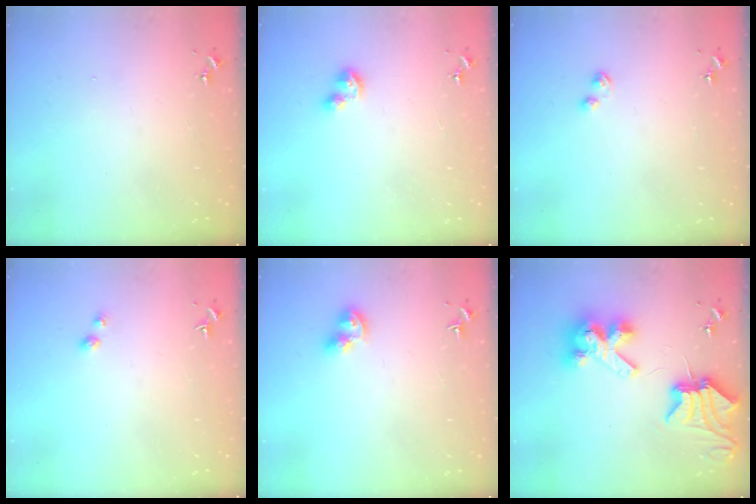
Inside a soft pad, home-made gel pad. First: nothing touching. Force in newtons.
{"total": 6.0, "press": 6.0, "slide": 0.4}
{"total": 2.9, "press": 2.9, "slide": 0.5}
{"total": 2.7, "press": 2.7, "slide": 0.2}
{"total": 8.6, "press": 8.6, "slide": 0.9}
{"total": 11.9, "press": 11.8, "slide": 1.5}